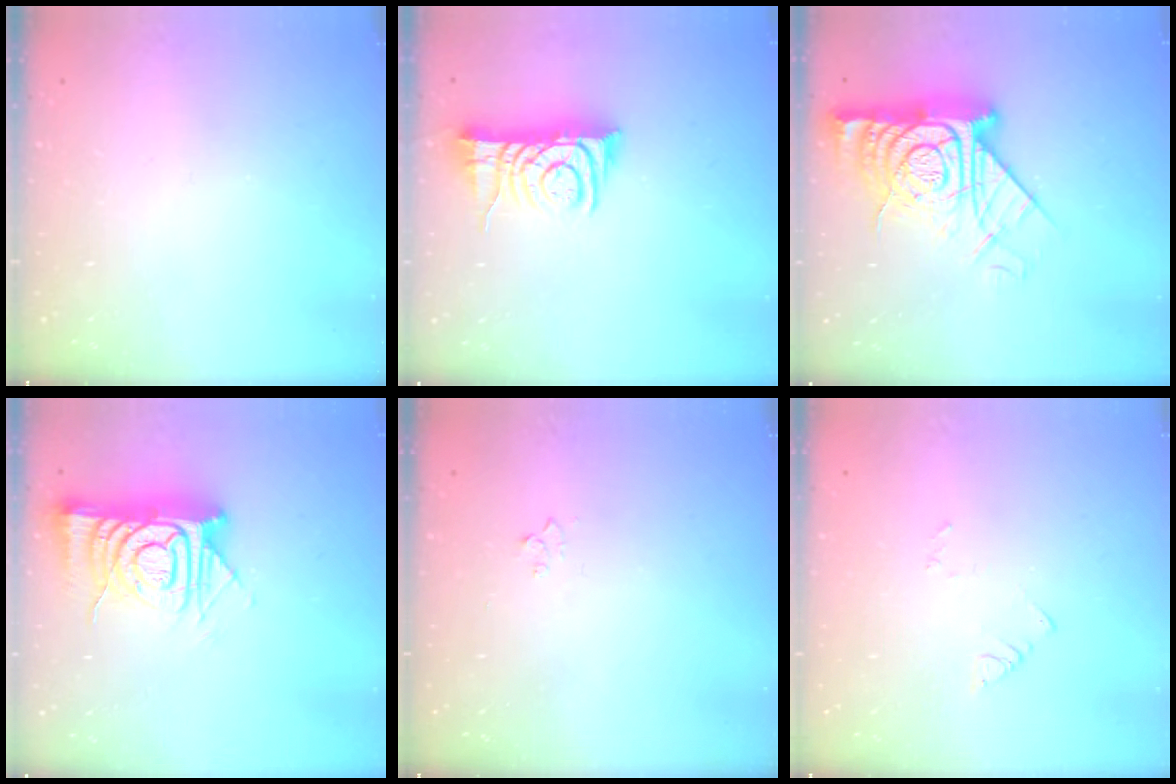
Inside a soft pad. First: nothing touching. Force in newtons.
{"total": 9.1, "press": 9.1, "slide": 1.2}
{"total": 20.5, "press": 20.4, "slide": 1.7}
{"total": 15.8, "press": 15.7, "slide": 1.4}
{"total": 2.9, "press": 2.8, "slide": 0.4}
{"total": 3.7, "press": 3.7, "slide": 0.3}